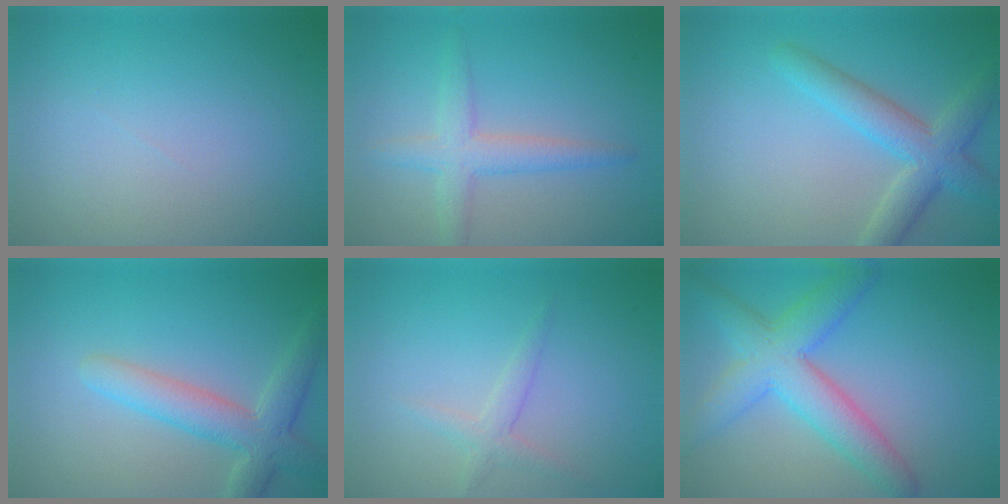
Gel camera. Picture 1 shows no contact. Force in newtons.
{"total": 3.4, "press": 3.4, "slide": 0.1}
{"total": 4.6, "press": 4.6, "slide": 0.2}
{"total": 4.6, "press": 4.6, "slide": 0.5}
{"total": 1.7, "press": 1.7, "slide": 0.1}
{"total": 6.1, "press": 6.1, "slide": 0.2}